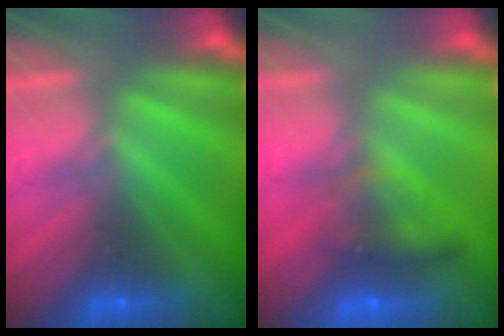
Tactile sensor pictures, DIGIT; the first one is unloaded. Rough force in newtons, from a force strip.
{"total": 6.5}